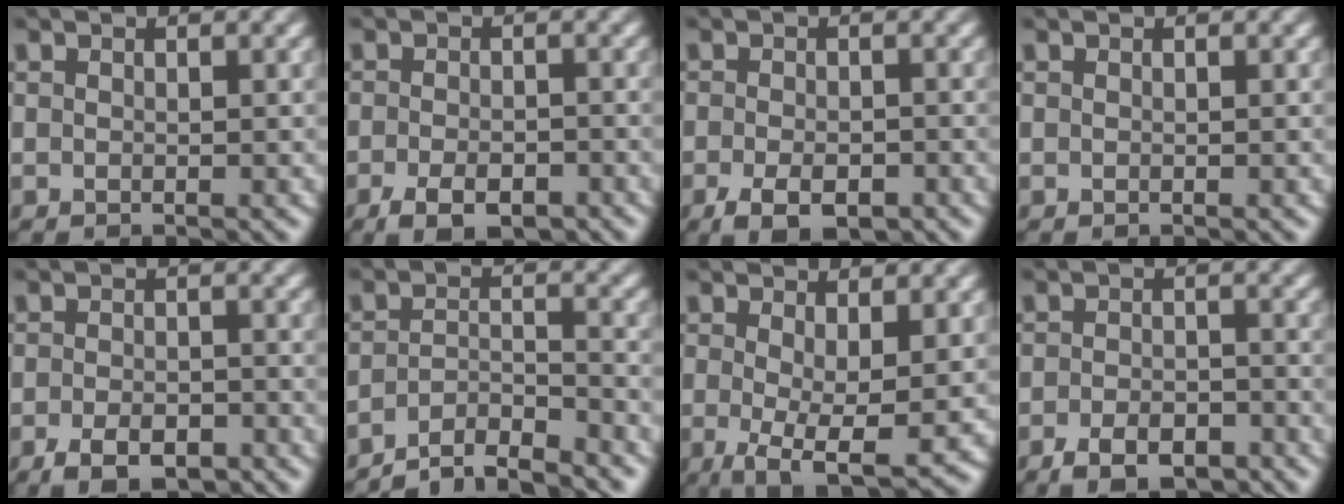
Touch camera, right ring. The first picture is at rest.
{"total": 4.4, "force": [-3.0, 2.0, 2.5], "torque": [-0.037, -0.016, -0.042]}
{"total": 4.8, "force": [-2.9, 2.5, 3.0], "torque": [-0.052, -0.024, -0.035]}
{"total": 0.0}
{"total": 4.2, "force": [-3.1, 1.8, 2.1], "torque": [-0.028, -0.014, -0.046]}
{"total": 6.7, "force": [-6.2, 2.0, 1.8], "torque": [-0.028, -0.026, -0.098]}
{"total": 6.1, "force": [-2.8, 2.5, 4.8], "torque": [-0.097, -0.055, -0.022]}
{"total": 4.1, "force": [-3.3, 1.6, 1.8], "torque": [-0.019, -0.011, -0.053]}